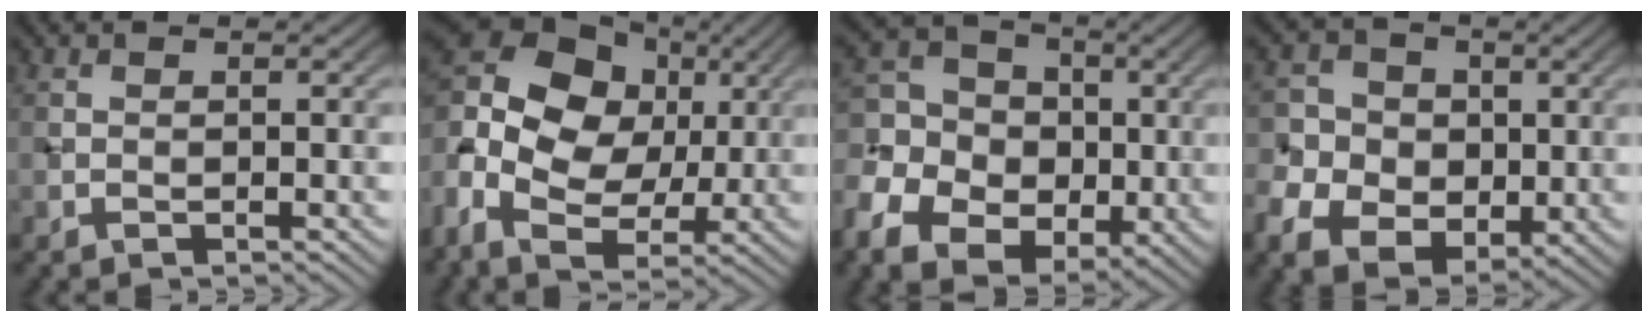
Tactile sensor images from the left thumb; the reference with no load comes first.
{"total": 15.6, "force": [1.0, 10.9, 11.1], "torque": [-0.251, 0.009, 0.013]}
{"total": 11.2, "force": [-2.2, 9.1, 6.2], "torque": [-0.165, -0.013, -0.052]}
{"total": 9.3, "force": [-0.7, 8.1, 4.5], "torque": [-0.125, -0.011, -0.024]}